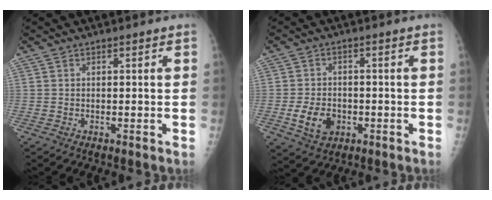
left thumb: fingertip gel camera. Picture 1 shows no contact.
{"total": 6.5, "force": [-1.9, 4.9, 3.9], "torque": [-0.057, 0.003, -0.026]}